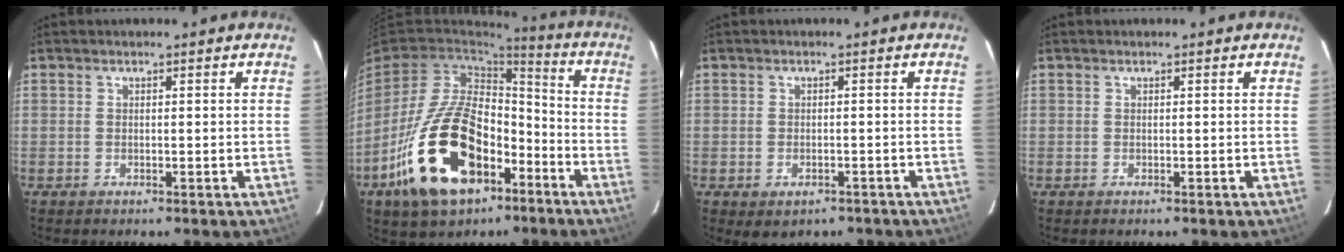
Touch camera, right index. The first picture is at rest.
{"total": 22.4, "force": [-10.2, 12.7, 15.4], "torque": [-0.316, 0.006, -0.163]}
{"total": 3.7, "force": [-2.0, 2.4, 1.9], "torque": [-0.038, -0.009, -0.020]}
{"total": 0.0}